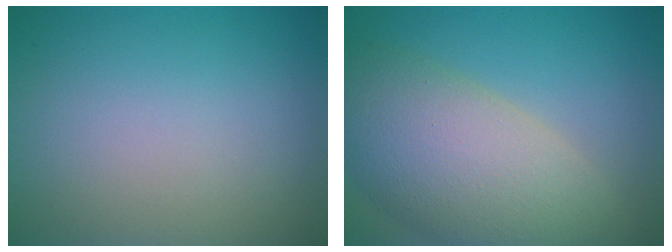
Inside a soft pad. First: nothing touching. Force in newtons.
{"total": 10.2, "press": 10.2, "slide": 0.7}